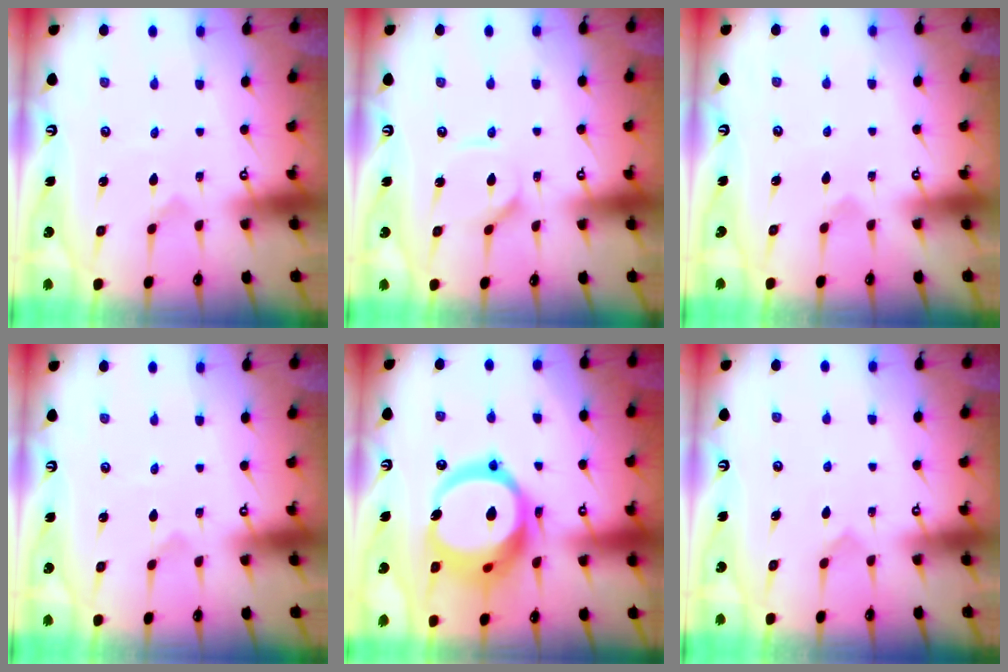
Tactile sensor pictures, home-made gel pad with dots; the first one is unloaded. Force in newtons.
{"total": 4.4, "press": 4.4, "slide": 0.5}
{"total": 1.7, "press": 1.6, "slide": 0.1}
{"total": 0.0}
{"total": 21.0, "press": 20.9, "slide": 2.4}
{"total": 4.6, "press": 4.6, "slide": 0.4}